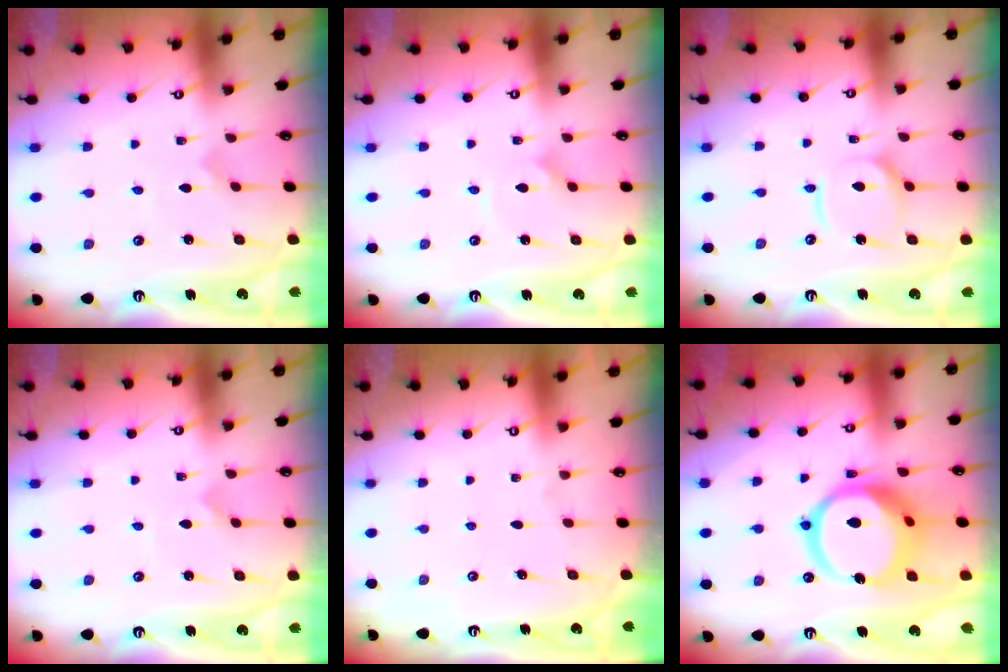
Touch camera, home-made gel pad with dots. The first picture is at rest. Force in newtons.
{"total": 1.4, "press": 1.4, "slide": 0.1}
{"total": 9.4, "press": 9.4, "slide": 1.0}
{"total": 0.0}
{"total": 0.0}
{"total": 17.0, "press": 16.9, "slide": 2.1}